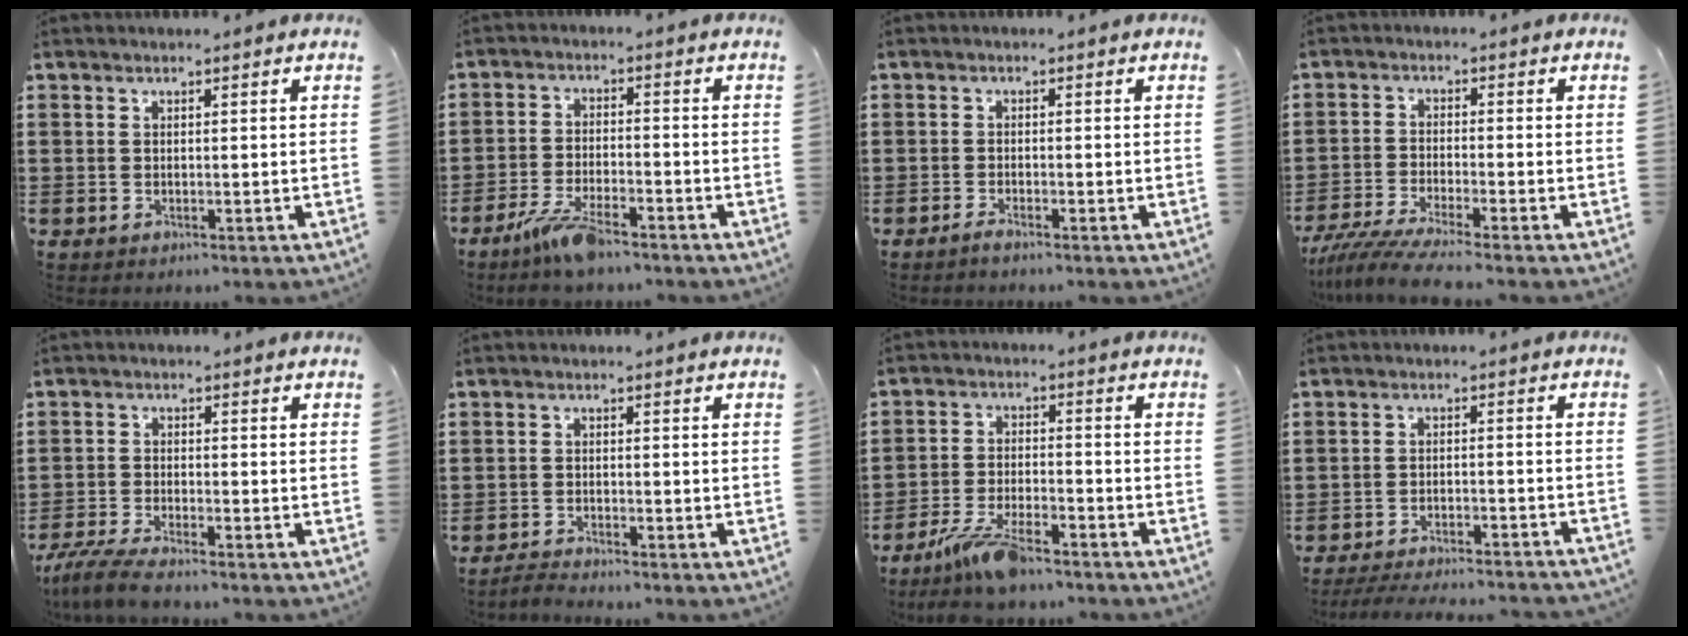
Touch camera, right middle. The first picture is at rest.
{"total": 6.4, "force": [-4.8, 1.3, 4.1], "torque": [-0.097, -0.010, -0.091]}
{"total": 1.1, "force": [-0.9, -0.1, 0.6], "torque": [-0.012, -0.006, -0.016]}
{"total": 5.0, "force": [-4.4, -0.4, 2.2], "torque": [-0.067, -0.027, -0.091]}
{"total": 4.4, "force": [-3.9, 0.0, 2.0], "torque": [-0.063, -0.020, -0.081]}
{"total": 1.7, "force": [-1.7, -0.1, 0.3], "torque": [-0.009, -0.001, -0.033]}
{"total": 7.7, "force": [-6.0, 1.6, 4.4], "torque": [-0.108, -0.009, -0.117]}
{"total": 4.4, "force": [-4.2, -0.2, 1.2], "torque": [-0.026, -0.009, -0.083]}